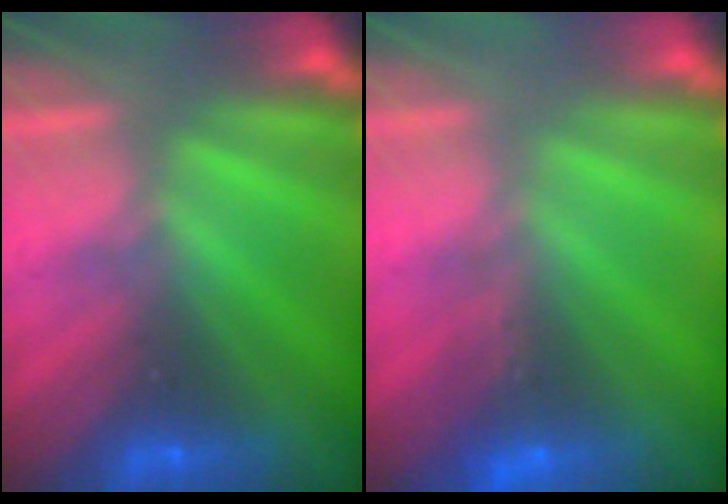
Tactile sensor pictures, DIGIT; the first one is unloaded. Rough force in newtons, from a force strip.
{"total": 1.2}